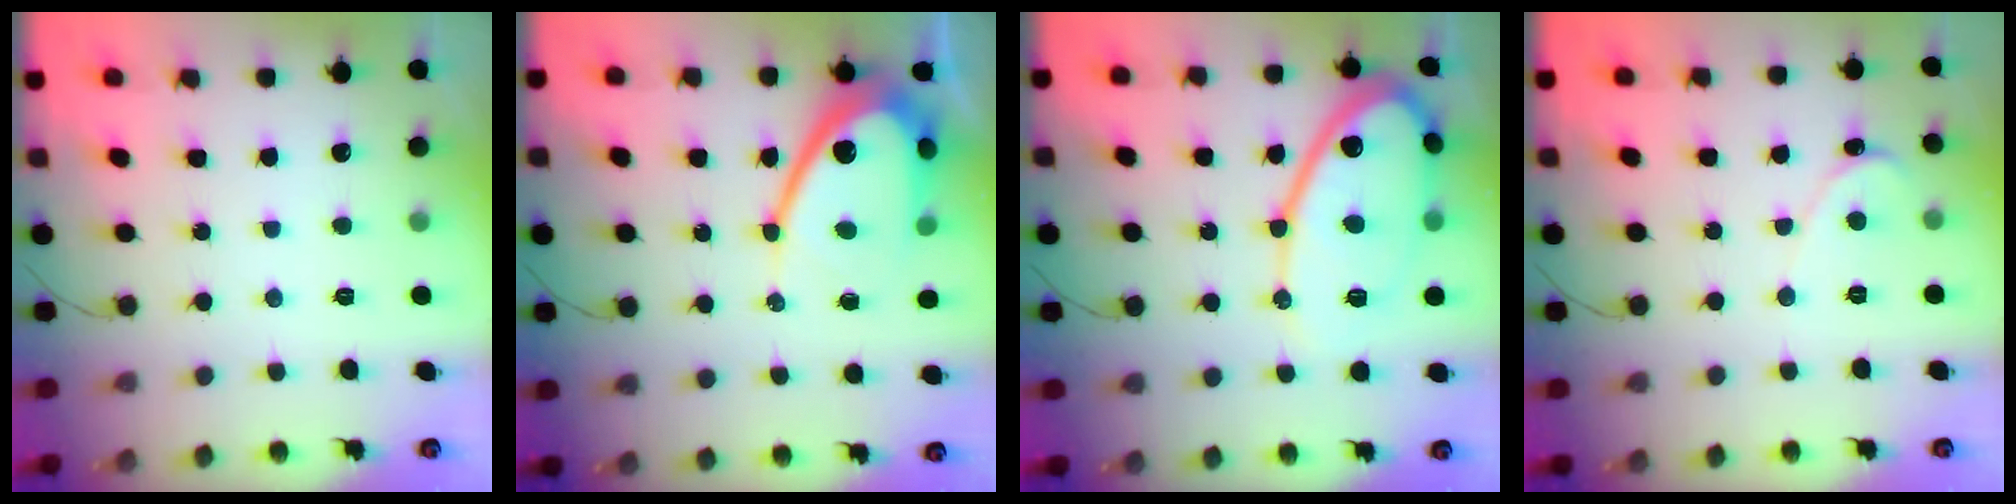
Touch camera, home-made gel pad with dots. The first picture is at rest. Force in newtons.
{"total": 15.0, "press": 15.0, "slide": 0.9}
{"total": 15.9, "press": 15.9, "slide": 1.3}
{"total": 0.6, "press": 0.6, "slide": 0.1}